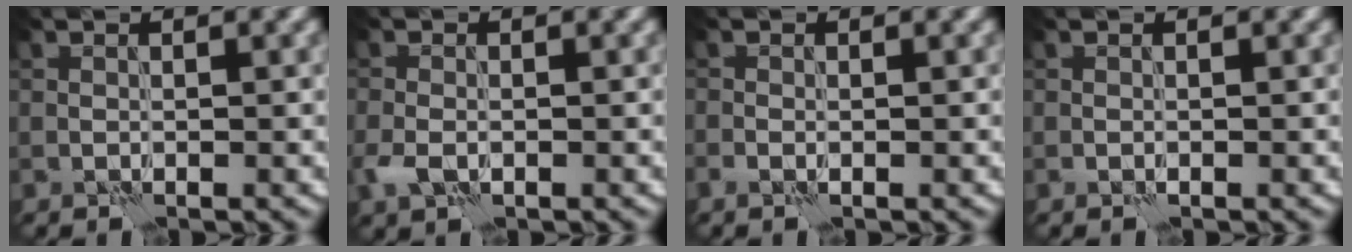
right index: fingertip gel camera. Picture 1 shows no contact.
{"total": 1.8, "force": [-0.5, 1.3, 1.1], "torque": [-0.030, -0.004, -0.014]}
{"total": 0.5, "force": [-0.2, 0.4, 0.3], "torque": [-0.008, -0.003, -0.003]}
{"total": 0.0}